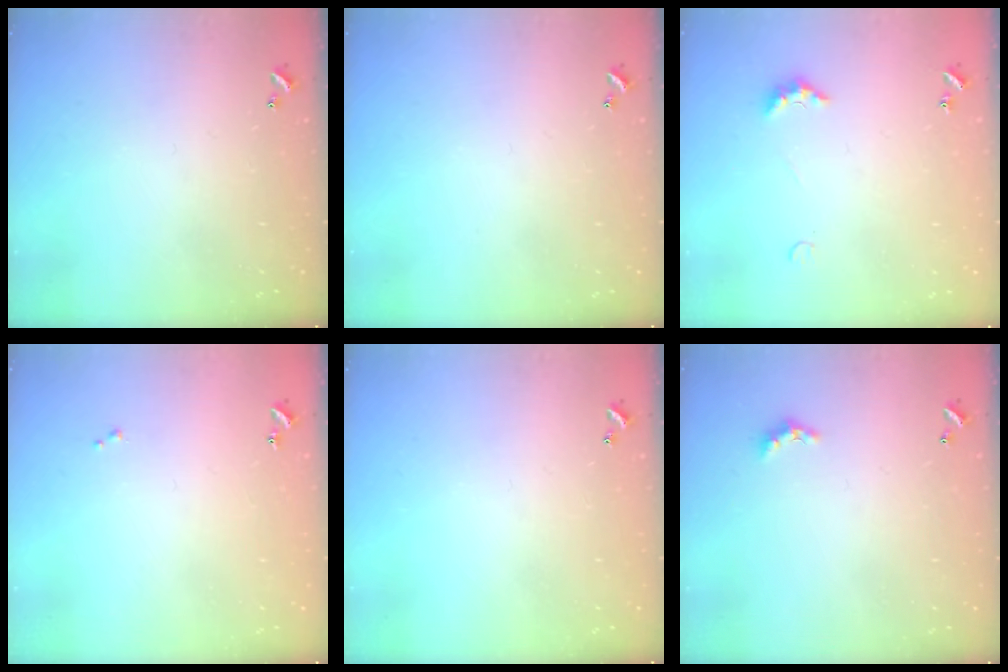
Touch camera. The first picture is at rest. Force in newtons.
{"total": 0.0}
{"total": 2.7, "press": 2.6, "slide": 0.7}
{"total": 0.0}
{"total": 0.0}
{"total": 2.6, "press": 2.5, "slide": 0.6}